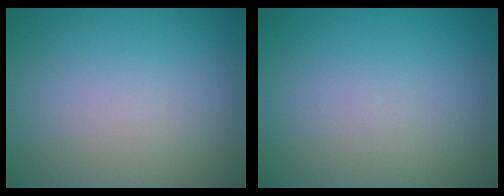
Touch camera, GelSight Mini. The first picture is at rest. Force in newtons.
{"total": 0.0}